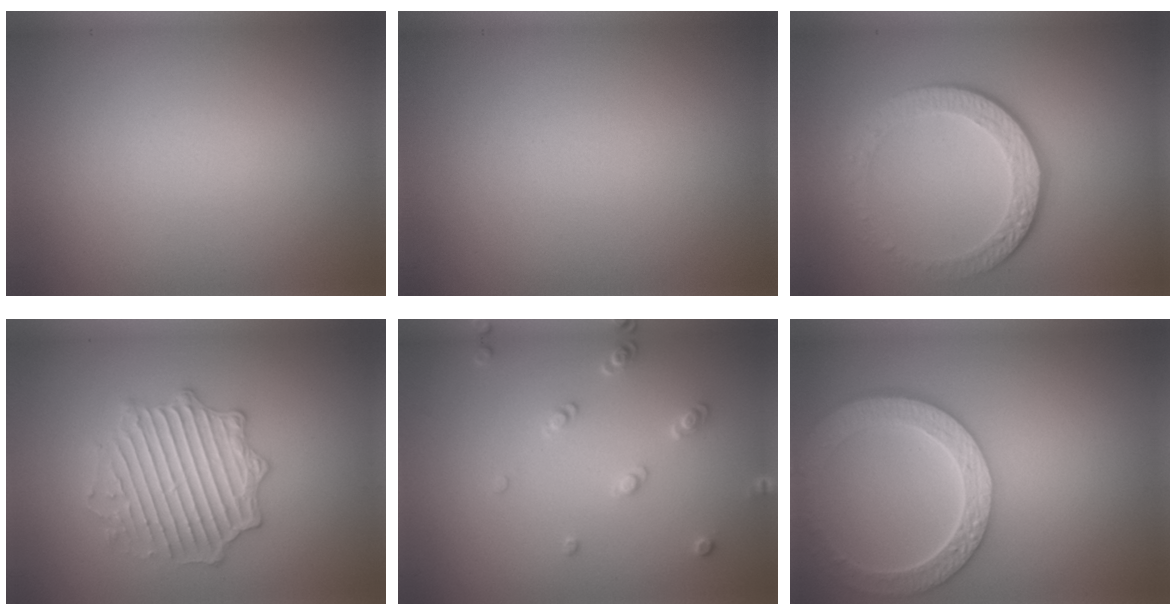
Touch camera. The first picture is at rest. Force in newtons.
{"total": 0.0}
{"total": 4.1, "press": 3.0, "slide": 2.8}
{"total": 4.1, "press": 4.1, "slide": 0.6}
{"total": 1.9, "press": 1.8, "slide": 0.5}
{"total": 5.8, "press": 4.7, "slide": 3.4}